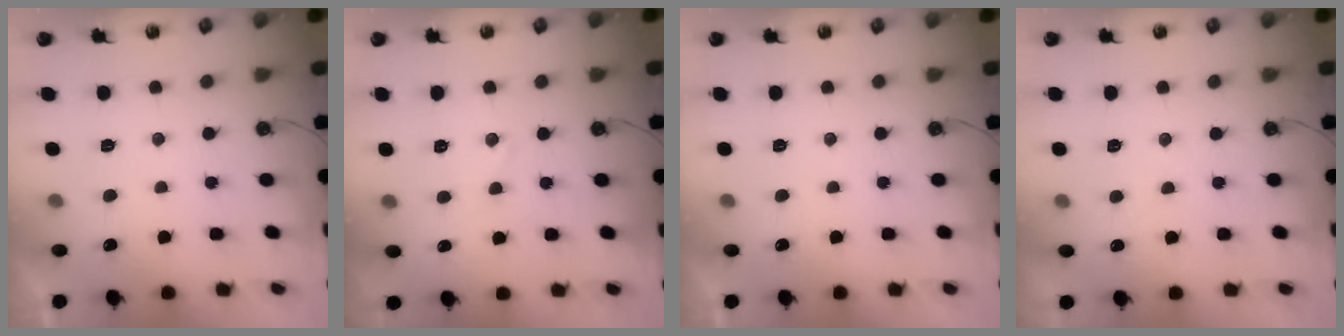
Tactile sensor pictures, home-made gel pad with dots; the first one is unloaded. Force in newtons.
{"total": 6.7, "press": 6.7, "slide": 0.6}
{"total": 0.0}
{"total": 5.4, "press": 5.3, "slide": 0.8}